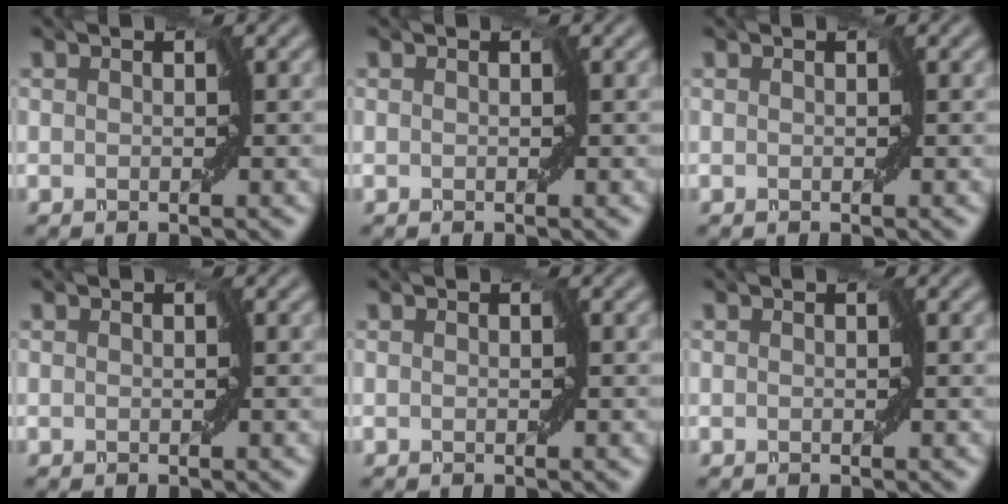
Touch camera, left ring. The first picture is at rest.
{"total": 0.0}
{"total": 0.0}
{"total": 0.0}
{"total": 0.0}
{"total": 0.0}